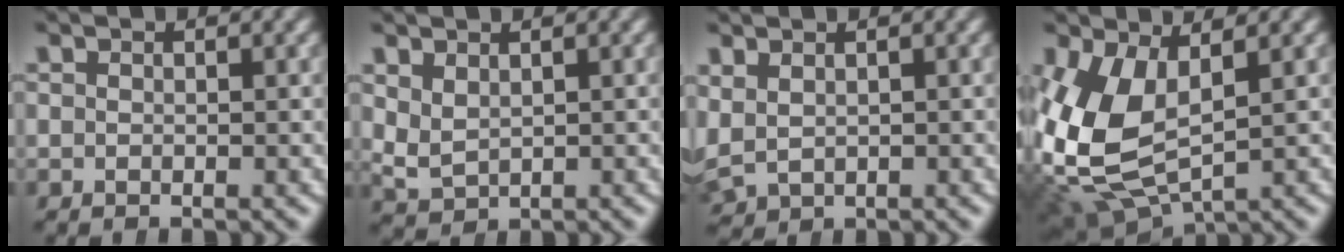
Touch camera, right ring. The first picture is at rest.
{"total": 2.2, "force": [1.0, 1.8, 0.9], "torque": [-0.040, -0.019, 0.036]}
{"total": 2.4, "force": [0.6, 2.1, 0.9], "torque": [-0.041, -0.013, 0.029]}
{"total": 8.7, "force": [0.1, 6.4, 6.0], "torque": [-0.177, -0.046, 0.028]}